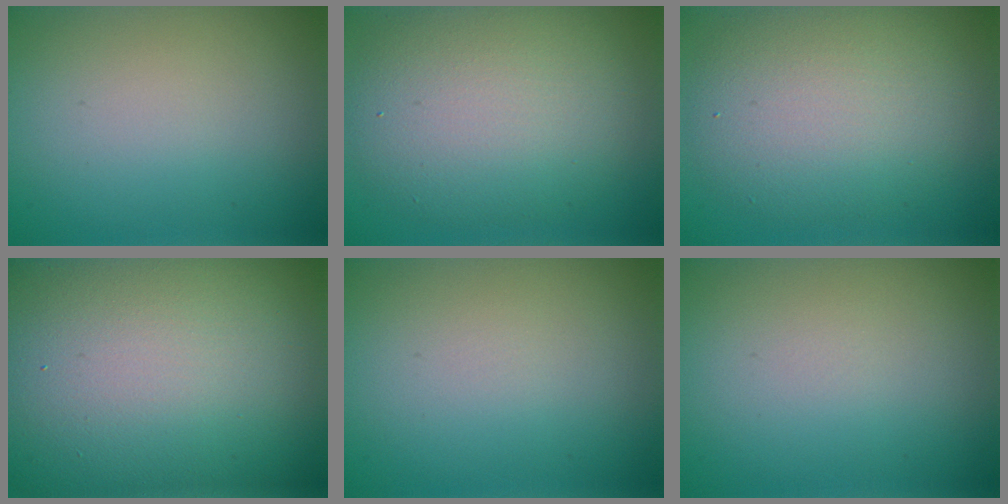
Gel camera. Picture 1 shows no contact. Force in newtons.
{"total": 8.1, "press": 8.0, "slide": 0.2}
{"total": 6.9, "press": 6.9, "slide": 0.5}
{"total": 25.1, "press": 25.1, "slide": 1.4}
{"total": 0.0}
{"total": 0.0}